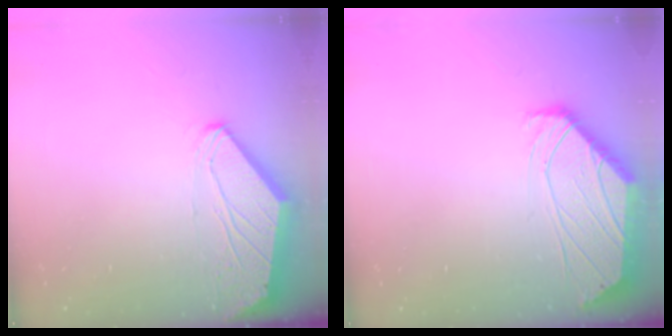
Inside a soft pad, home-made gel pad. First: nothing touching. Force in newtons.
{"total": 0.6, "press": 0.5, "slide": 0.2}